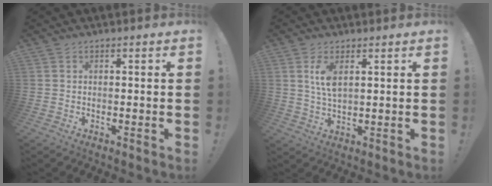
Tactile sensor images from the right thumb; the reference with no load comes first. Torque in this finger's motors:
{"motor_torque": [-0.26, 0.52, 0.64, -0.11, 0.25]}